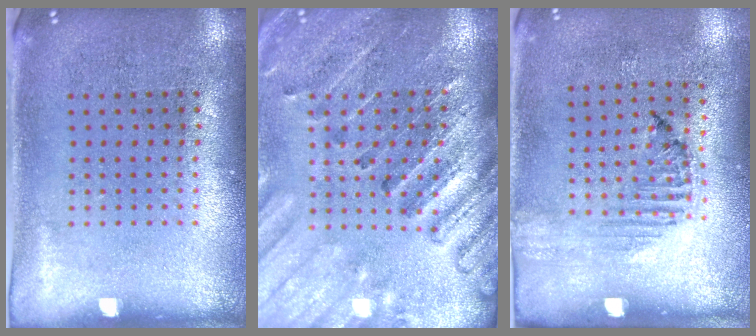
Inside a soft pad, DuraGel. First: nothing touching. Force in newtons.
{"total": 2.7, "press": 2.6, "slide": 0.2}
{"total": 1.2, "press": 1.1, "slide": 0.4}